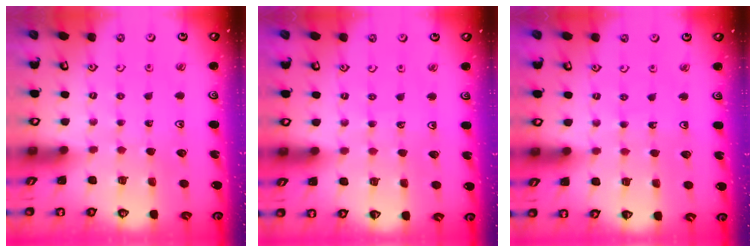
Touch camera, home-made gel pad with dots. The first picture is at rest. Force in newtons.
{"total": 3.4, "press": 3.4, "slide": 0.7}
{"total": 4.0, "press": 3.1, "slide": 2.5}